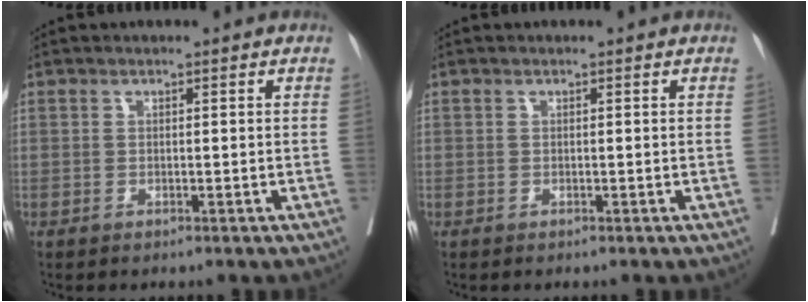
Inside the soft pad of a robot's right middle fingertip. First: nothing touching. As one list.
[{"total": 0.0}]